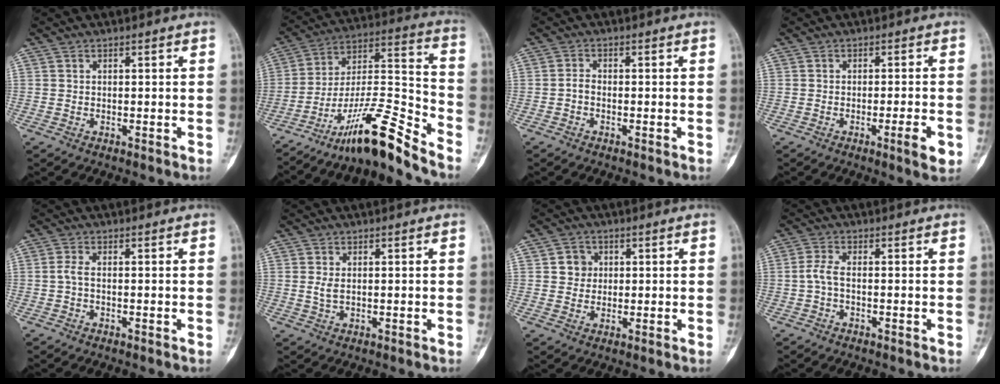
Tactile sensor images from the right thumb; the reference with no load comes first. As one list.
[{"total": 16.7, "force": [-13.0, 1.9, 10.3], "torque": [-0.182, 0.109, -0.226]}, {"total": 1.4, "force": [-0.6, 0.7, 1.0], "torque": [-0.019, 0.004, -0.017]}, {"total": 4.5, "force": [-1.7, 0.5, 4.1], "torque": [-0.059, 0.000, -0.025]}, {"total": 1.4, "force": [-0.3, 0.3, 1.4], "torque": [-0.030, 0.000, -0.009]}, {"total": 1.6, "force": [0.2, 0.7, 1.4], "torque": [-0.031, 0.001, 0.009]}, {"total": 3.5, "force": [0.8, 3.3, 1.0], "torque": [0.005, 0.002, 0.009]}, {"total": 2.5, "force": [-0.6, 0.7, 2.3], "torque": [-0.056, 0.001, -0.017]}]